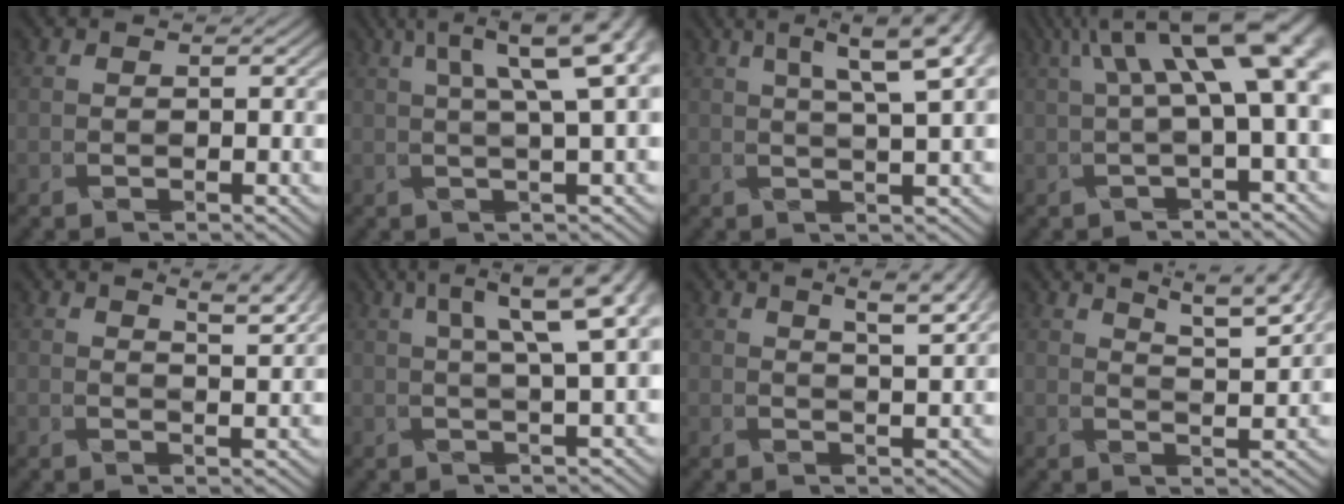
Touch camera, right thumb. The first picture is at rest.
{"total": 8.3, "force": [3.2, 1.1, 7.6], "torque": [-0.125, 0.022, 0.049]}
{"total": 6.5, "force": [3.3, 0.2, 5.6], "torque": [-0.105, 0.017, 0.053]}
{"total": 13.0, "force": [4.0, 3.2, 12.0], "torque": [-0.194, 0.021, 0.071]}
{"total": 3.2, "force": [2.6, -0.2, 1.8], "torque": [-0.045, 0.001, 0.047]}
{"total": 7.6, "force": [3.1, 0.5, 6.9], "torque": [-0.115, 0.020, 0.050]}
{"total": 3.9, "force": [2.7, -0.2, 2.8], "torque": [-0.058, 0.007, 0.045]}
{"total": 5.8, "force": [4.8, 0.0, 3.3], "torque": [-0.062, 0.006, 0.073]}